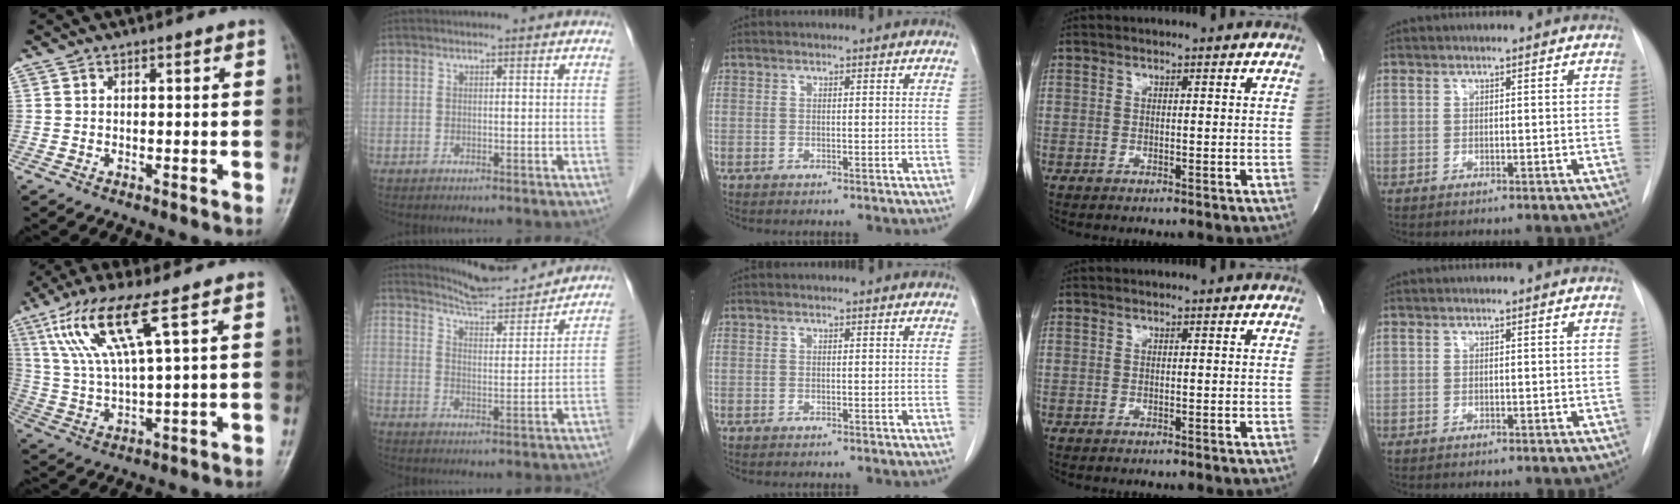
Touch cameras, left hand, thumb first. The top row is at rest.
{"thumb": {"total": 12.3, "force": [5.9, 1.7, 10.7], "torque": [-0.238, -0.013, 0.121]}, "index": {"total": 11.3, "force": [11.1, 0.3, 2.1], "torque": [-0.041, 0.004, 0.169]}}